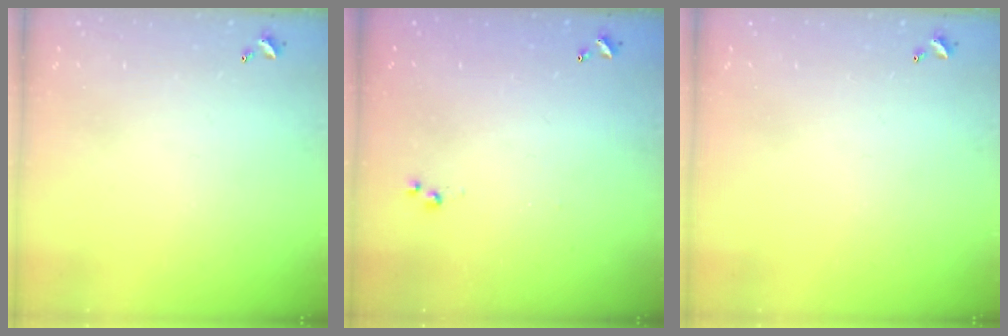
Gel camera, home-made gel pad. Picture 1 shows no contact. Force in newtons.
{"total": 3.0, "press": 3.0, "slide": 0.4}
{"total": 0.0}